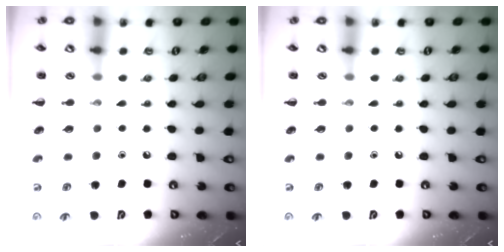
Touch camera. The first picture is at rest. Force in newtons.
{"total": 0.0}